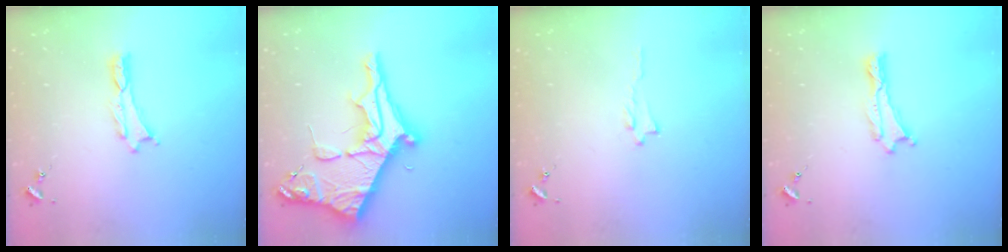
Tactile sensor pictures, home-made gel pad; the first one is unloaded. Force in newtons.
{"total": 11.6, "press": 11.6, "slide": 1.1}
{"total": 0.6, "press": 0.6, "slide": 0.1}
{"total": 0.0}